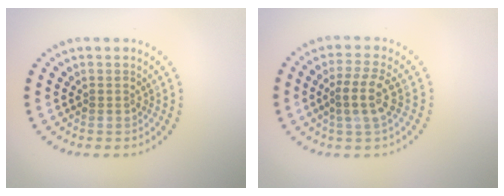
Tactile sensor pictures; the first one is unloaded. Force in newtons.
{"total": 2.8, "press": 2.6, "slide": 1.2}